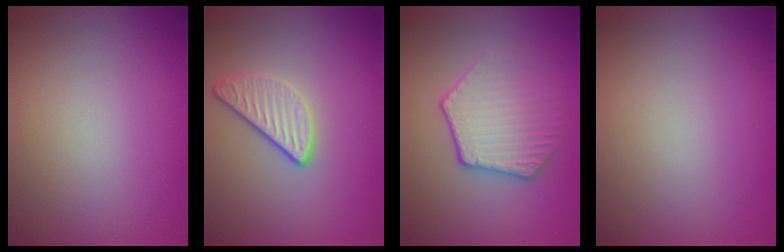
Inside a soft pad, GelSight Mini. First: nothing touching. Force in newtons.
{"total": 2.9, "press": 2.3, "slide": 1.7}
{"total": 3.6, "press": 3.2, "slide": 1.6}
{"total": 0.0}